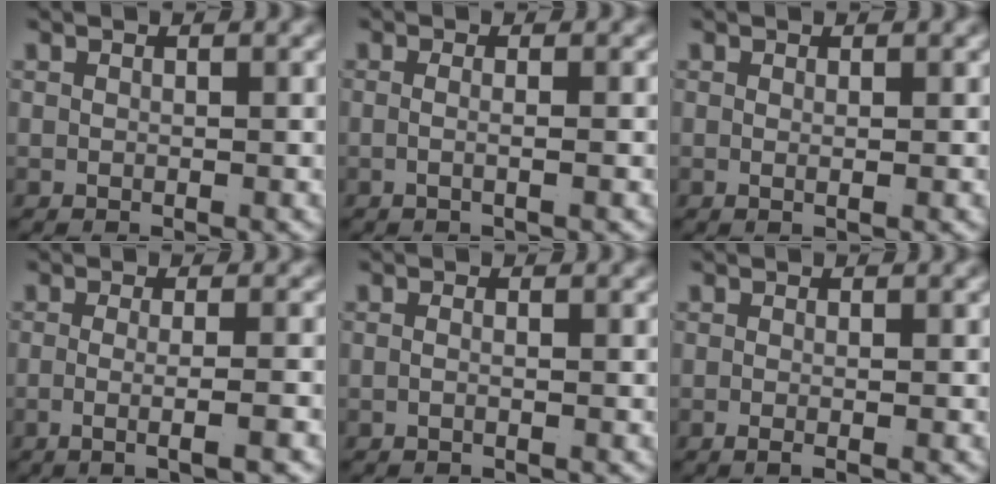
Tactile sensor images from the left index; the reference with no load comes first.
{"total": 1.6, "force": [-0.7, -0.6, 1.2], "torque": [-0.035, -0.011, -0.007]}
{"total": 0.8, "force": [0.0, -0.4, 0.7], "torque": [-0.014, -0.009, 0.003]}
{"total": 3.6, "force": [-1.9, -0.3, 3.0], "torque": [-0.060, -0.013, -0.025]}
{"total": 0.9, "force": [-0.5, -0.4, 0.6], "torque": [-0.015, -0.004, -0.008]}
{"total": 1.2, "force": [-1.0, 0.0, 0.8], "torque": [-0.016, -0.007, -0.013]}